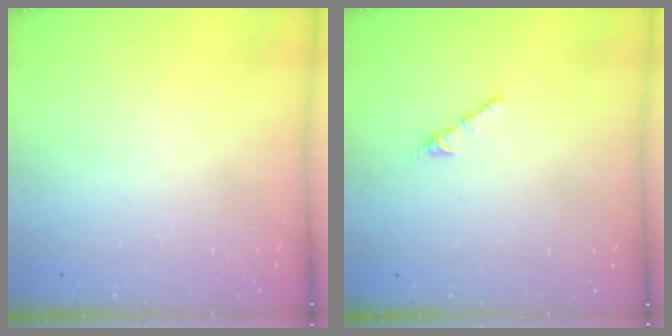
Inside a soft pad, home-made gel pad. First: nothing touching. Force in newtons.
{"total": 2.7, "press": 2.7, "slide": 0.7}